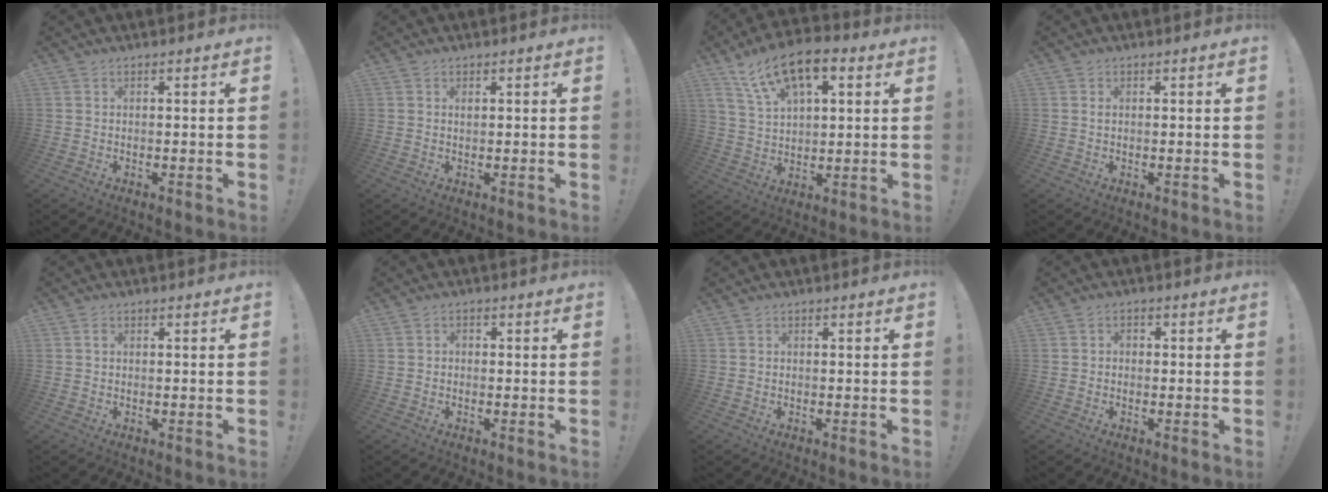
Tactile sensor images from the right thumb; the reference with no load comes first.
{"total": 0.7, "force": [0.3, 0.4, 0.5], "torque": [-0.004, -0.001, 0.004]}
{"total": 14.4, "force": [7.7, 7.2, 9.9], "torque": [-0.169, -0.028, 0.141]}
{"total": 0.0}
{"total": 0.7, "force": [0.2, 0.3, 0.5], "torque": [-0.005, 0.001, 0.002]}
{"total": 1.5, "force": [-0.9, 1.0, 0.6], "torque": [-0.013, 0.007, -0.016]}
{"total": 0.0}
{"total": 1.7, "force": [-1.0, 1.1, 0.8], "torque": [-0.016, 0.009, -0.017]}